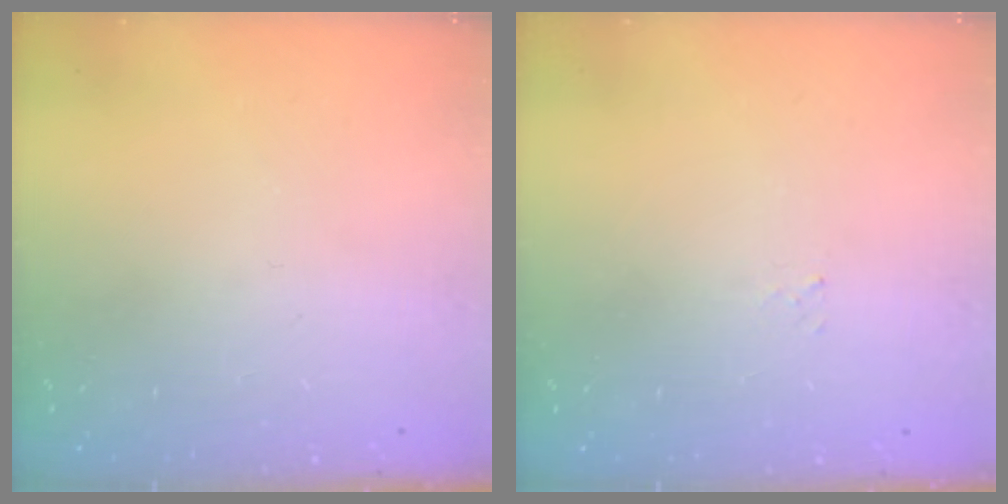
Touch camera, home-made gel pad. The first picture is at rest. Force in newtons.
{"total": 1.5, "press": 1.5, "slide": 0.2}